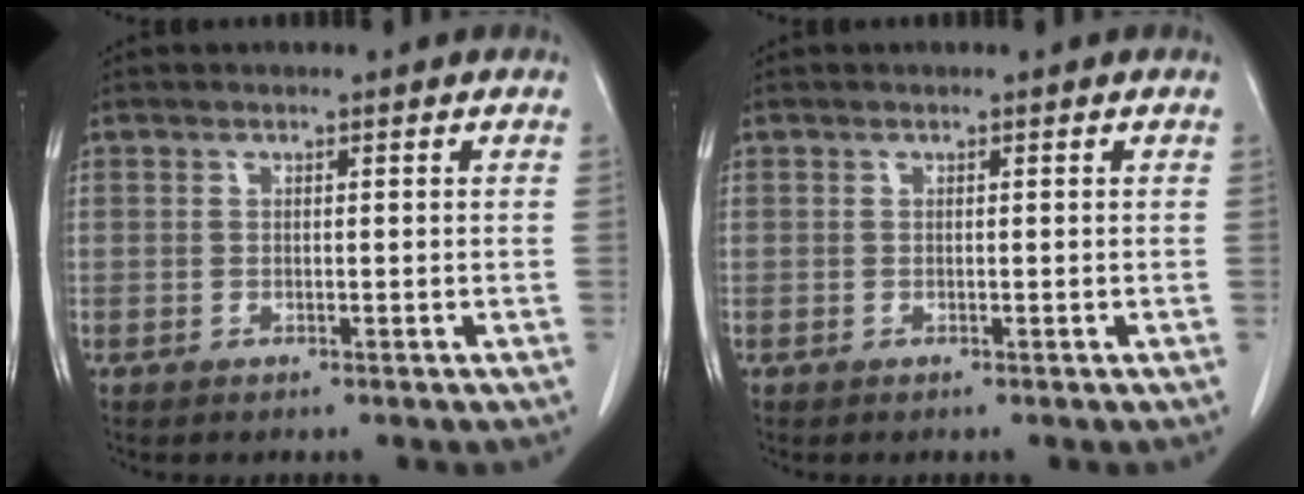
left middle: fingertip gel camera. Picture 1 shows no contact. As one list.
[{"total": 0.0}]